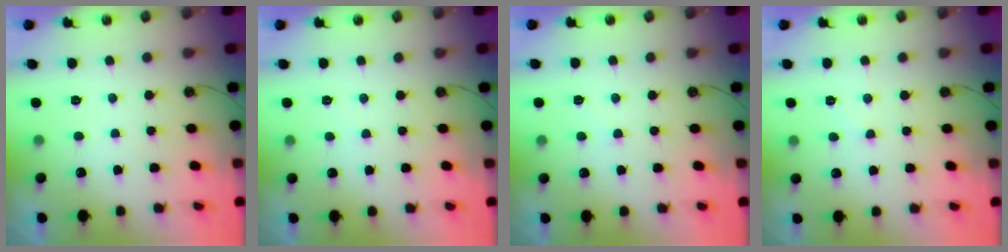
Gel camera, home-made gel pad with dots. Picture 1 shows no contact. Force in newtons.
{"total": 2.3, "press": 2.3, "slide": 0.4}
{"total": 2.4, "press": 2.4, "slide": 0.4}
{"total": 5.0, "press": 4.9, "slide": 0.7}